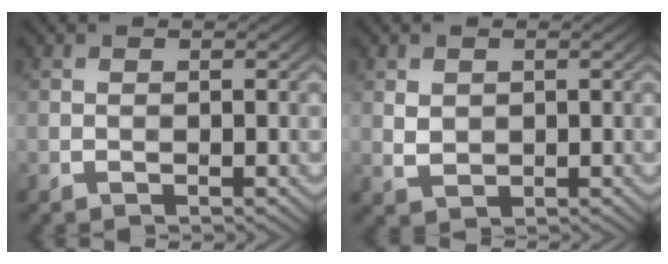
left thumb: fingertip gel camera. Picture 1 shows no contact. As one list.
[{"total": 1.9, "force": [0.6, 1.5, 0.9], "torque": [-0.025, -0.005, 0.016]}]